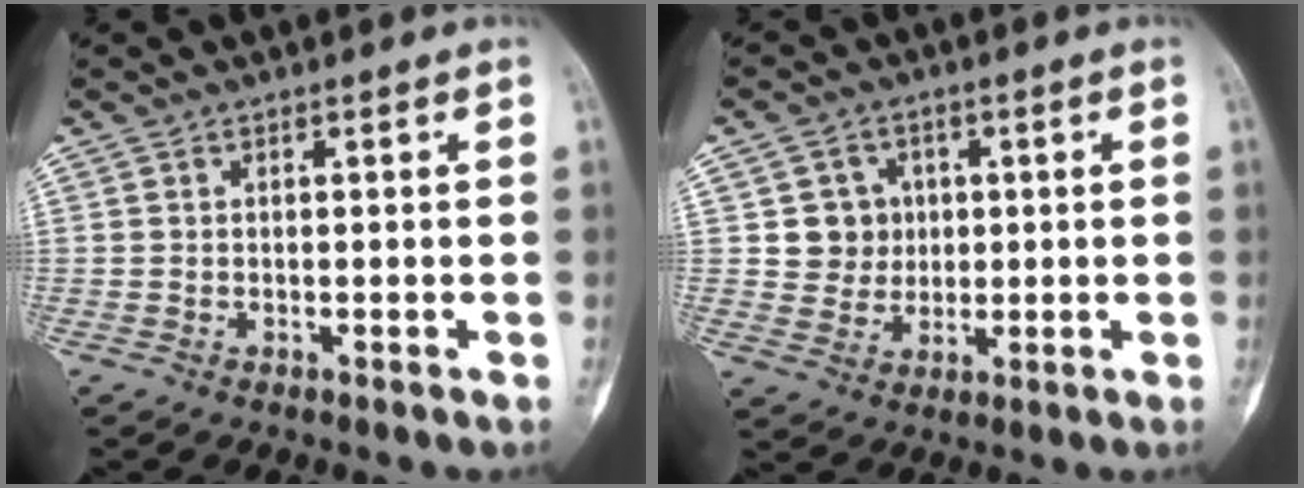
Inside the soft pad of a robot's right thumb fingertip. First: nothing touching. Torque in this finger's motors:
{"motor_torque": [0.01, 0.01, 0.11, -0.11, 0.00]}